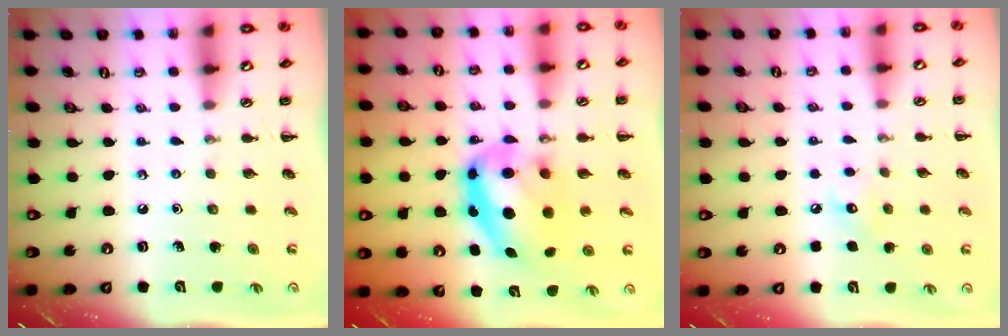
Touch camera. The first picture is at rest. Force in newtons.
{"total": 12.3, "press": 12.0, "slide": 2.8}
{"total": 5.9, "press": 5.7, "slide": 1.2}